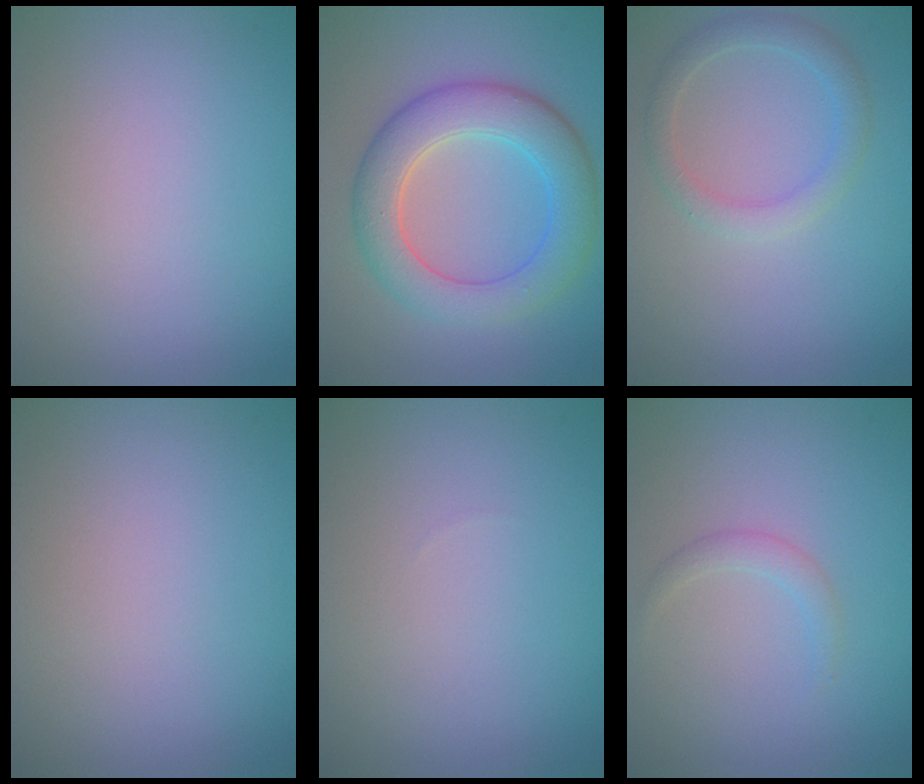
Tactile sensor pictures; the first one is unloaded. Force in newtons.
{"total": 6.6, "press": 6.6, "slide": 0.1}
{"total": 2.3, "press": 2.3, "slide": 0.1}
{"total": 0.0}
{"total": 0.0}
{"total": 1.1, "press": 1.1, "slide": 0.1}